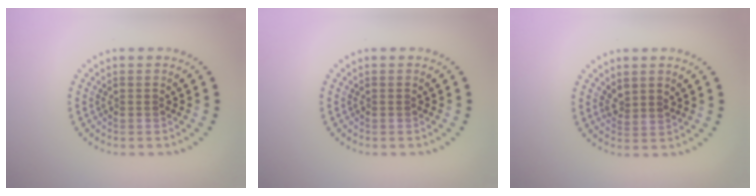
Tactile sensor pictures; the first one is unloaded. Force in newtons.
{"total": 0.0}
{"total": 1.4, "press": 1.1, "slide": 0.9}